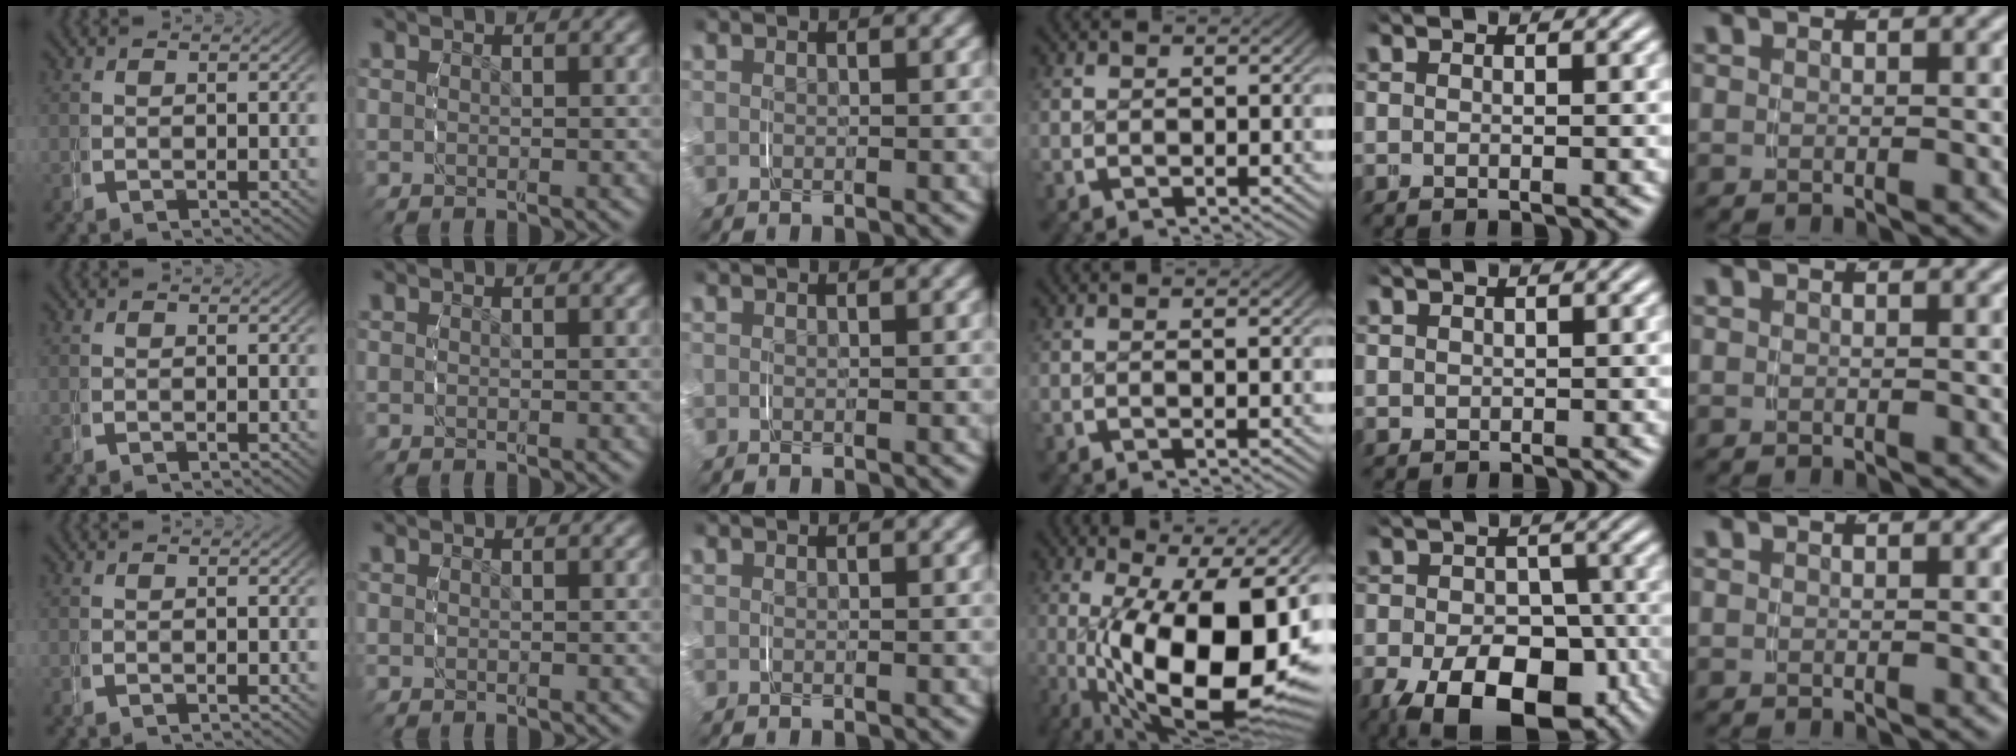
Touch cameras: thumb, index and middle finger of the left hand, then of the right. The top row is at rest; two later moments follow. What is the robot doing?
{"motion": "grasp_and_lifting", "object": "key"}